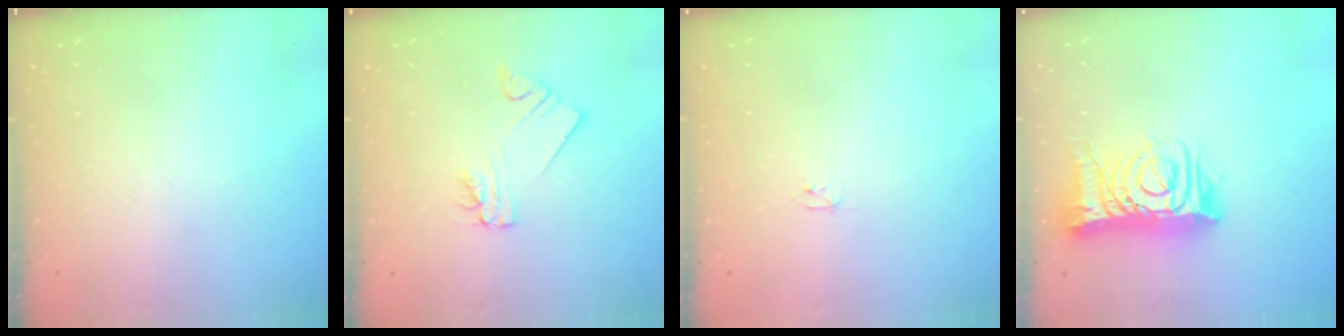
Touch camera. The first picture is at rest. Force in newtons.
{"total": 2.2, "press": 2.2, "slide": 0.1}
{"total": 2.4, "press": 2.3, "slide": 0.4}
{"total": 13.2, "press": 13.1, "slide": 1.8}